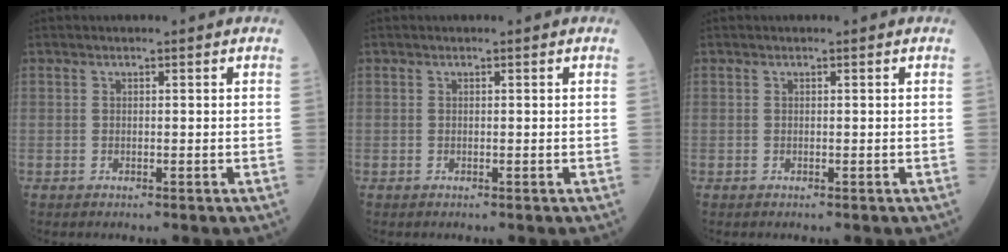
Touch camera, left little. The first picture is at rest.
{"total": 0.0}
{"total": 0.0}